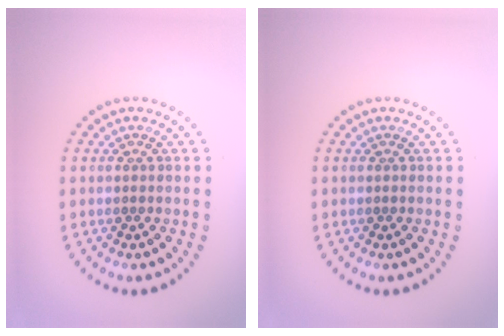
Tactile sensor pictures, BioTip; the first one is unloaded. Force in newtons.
{"total": 0.0}